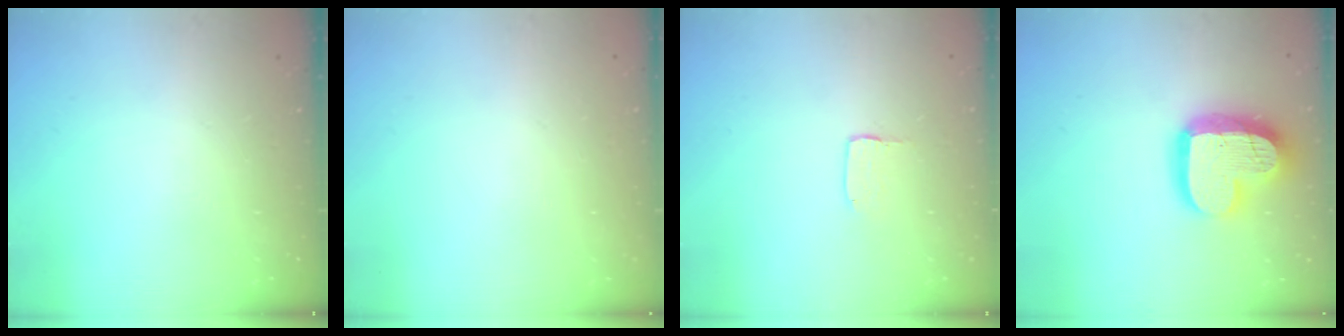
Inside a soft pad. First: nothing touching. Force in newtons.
{"total": 0.0}
{"total": 1.7, "press": 1.6, "slide": 0.1}
{"total": 19.2, "press": 19.1, "slide": 1.8}